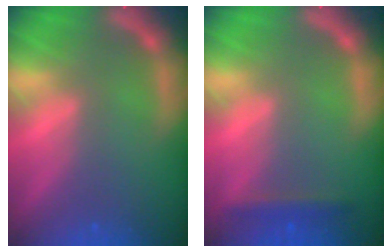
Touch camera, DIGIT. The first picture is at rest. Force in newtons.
{"total": 1.9}